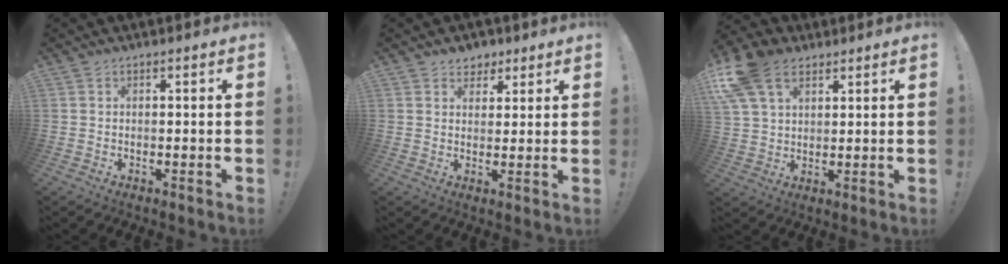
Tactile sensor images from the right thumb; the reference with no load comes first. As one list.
[{"total": 4.4, "force": [2.9, 3.3, 0.4], "torque": [0.008, -0.020, 0.054]}, {"total": 14.2, "force": [7.2, 9.3, 7.9], "torque": [-0.169, -0.026, 0.141]}]